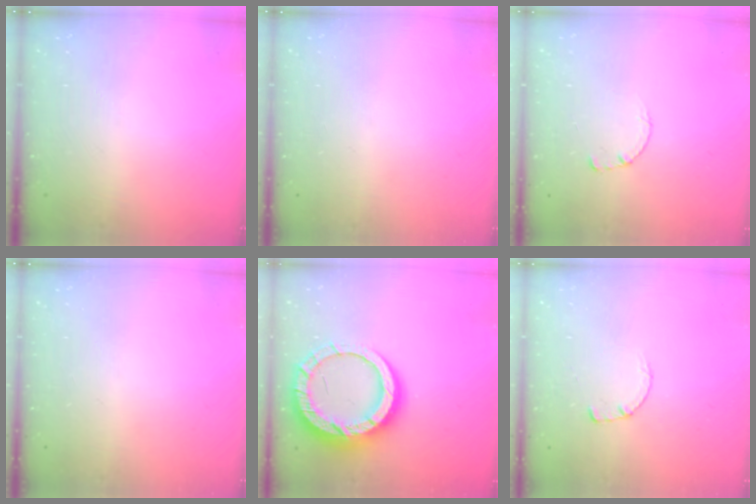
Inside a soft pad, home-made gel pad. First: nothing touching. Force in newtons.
{"total": 0.0}
{"total": 0.7, "press": 0.6, "slide": 0.1}
{"total": 0.0}
{"total": 18.4, "press": 18.3, "slide": 1.7}
{"total": 0.7, "press": 0.6, "slide": 0.2}